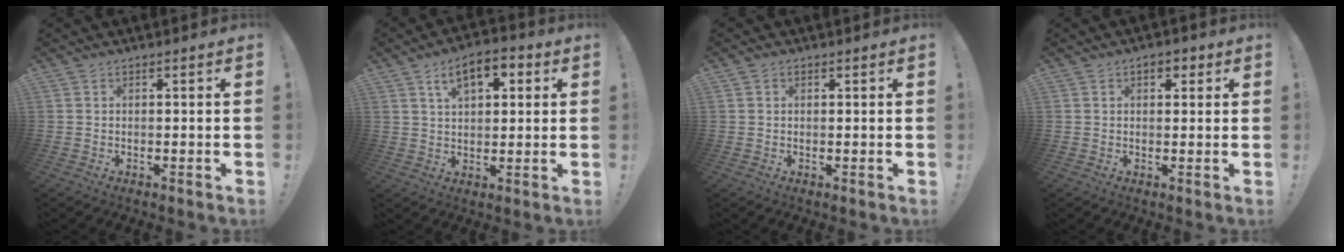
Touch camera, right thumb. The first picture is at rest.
{"total": 9.5, "force": [4.1, 5.2, 6.9], "torque": [-0.106, 0.001, 0.072]}
{"total": 0.8, "force": [0.3, 0.7, 0.1], "torque": [0.001, 0.001, 0.006]}
{"total": 3.0, "force": [1.1, 1.9, 2.0], "torque": [-0.025, 0.002, 0.016]}